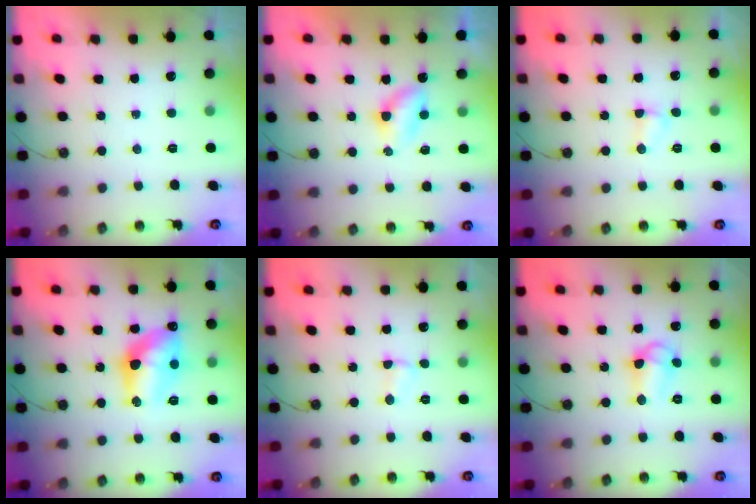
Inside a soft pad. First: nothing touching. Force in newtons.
{"total": 3.4, "press": 3.4, "slide": 0.5}
{"total": 3.7, "press": 3.7, "slide": 0.6}
{"total": 12.8, "press": 12.8, "slide": 0.9}
{"total": 2.8, "press": 2.8, "slide": 0.3}
{"total": 8.2, "press": 8.1, "slide": 0.4}